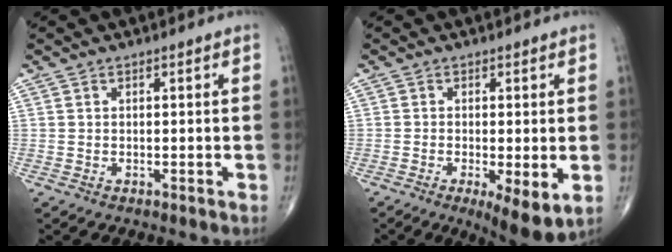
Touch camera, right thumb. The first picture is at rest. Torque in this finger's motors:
{"motor_torque": [0.11, 0.20, 0.01, 0.08, 0.02]}